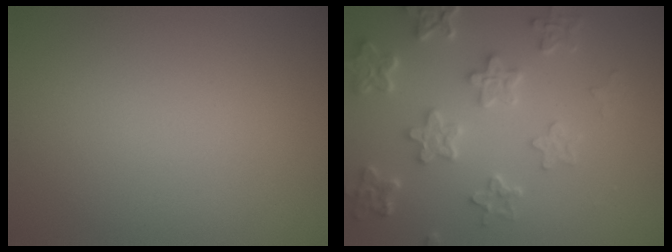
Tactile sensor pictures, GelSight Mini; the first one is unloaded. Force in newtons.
{"total": 5.4, "press": 4.4, "slide": 3.1}